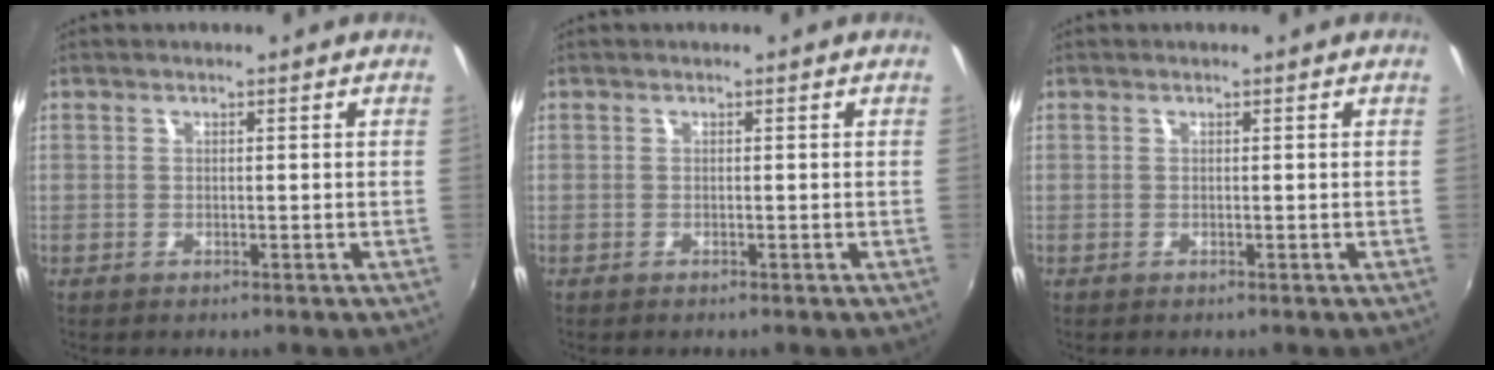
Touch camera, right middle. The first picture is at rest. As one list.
[{"total": 0.0}, {"total": 0.0}]